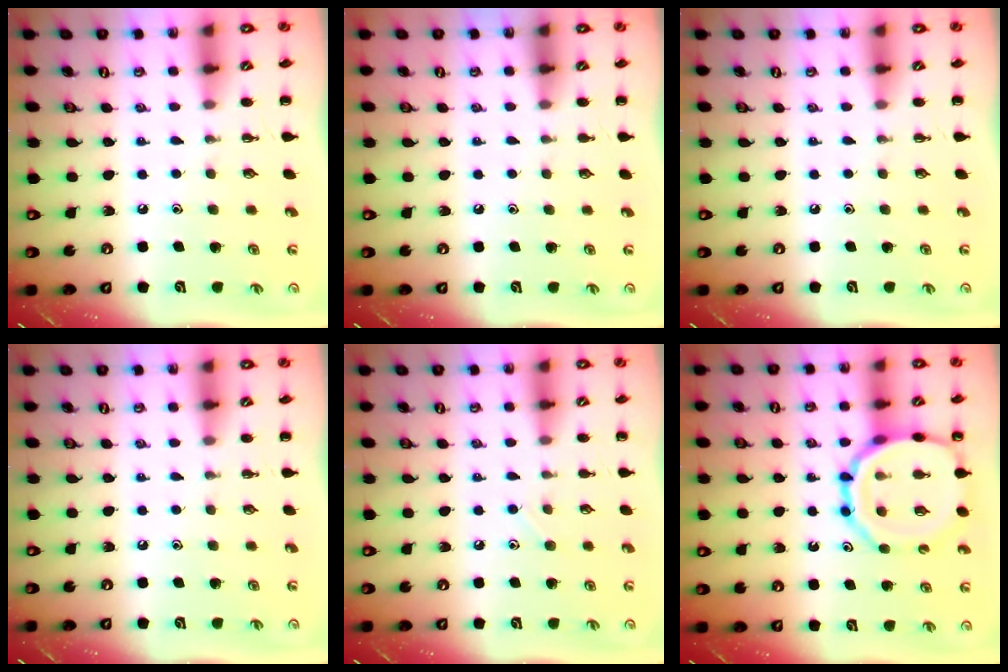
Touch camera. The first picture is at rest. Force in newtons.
{"total": 0.0}
{"total": 0.0}
{"total": 0.0}
{"total": 4.8, "press": 4.4, "slide": 1.9}
{"total": 16.6, "press": 16.5, "slide": 2.1}